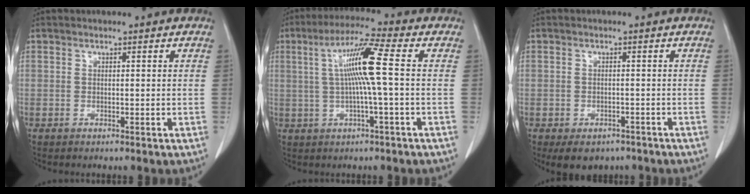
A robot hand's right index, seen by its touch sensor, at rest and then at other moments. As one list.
[{"total": 9.2, "force": [0.9, -0.8, 9.2], "torque": [-0.173, 0.014, 0.016]}, {"total": 6.3, "force": [-4.5, 3.9, 2.1], "torque": [-0.021, 0.002, -0.057]}]